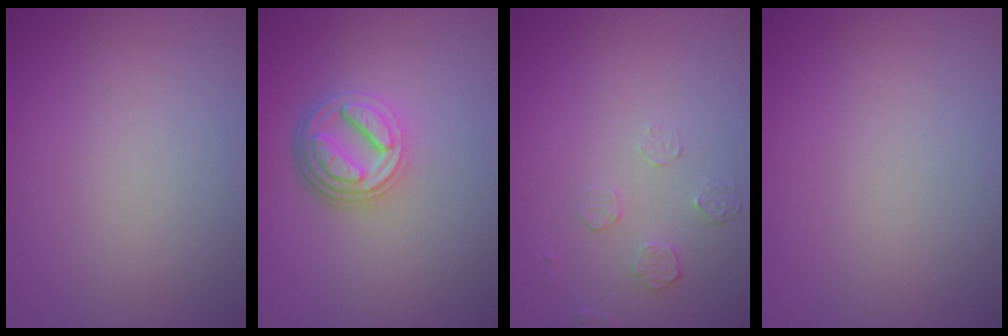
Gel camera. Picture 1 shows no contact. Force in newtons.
{"total": 4.9, "press": 3.6, "slide": 3.4}
{"total": 1.5, "press": 0.8, "slide": 1.3}
{"total": 0.0}